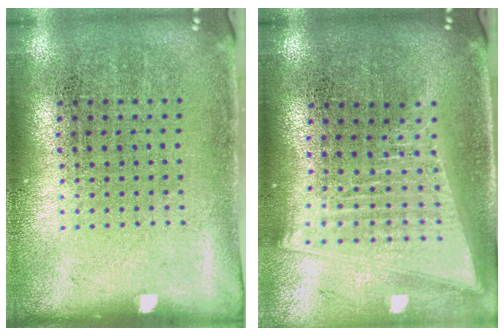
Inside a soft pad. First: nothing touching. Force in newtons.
{"total": 2.1, "press": 1.8, "slide": 1.1}